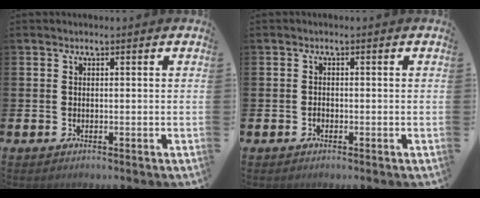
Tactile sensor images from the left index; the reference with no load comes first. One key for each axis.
{"total": 0.8, "fx": -0.5, "fy": 0.6, "fz": 0.3, "tx": -0.007, "ty": 0.001, "tz": -0.011}